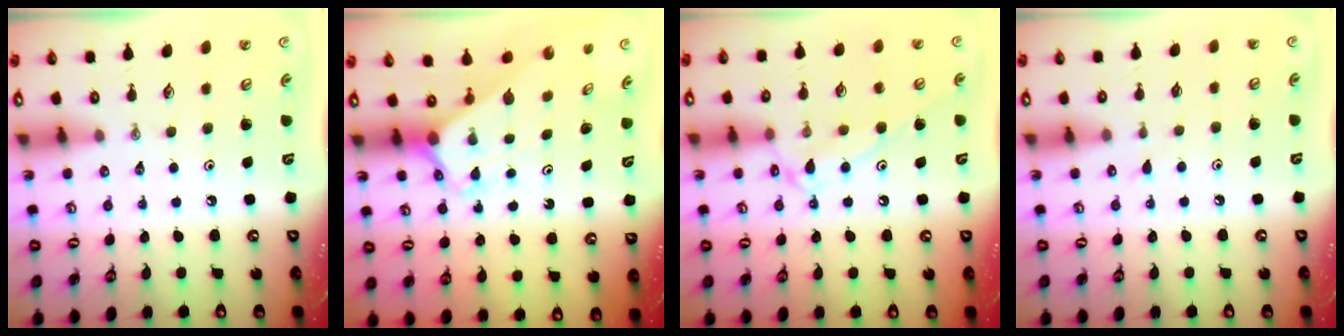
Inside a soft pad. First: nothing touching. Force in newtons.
{"total": 2.3, "press": 2.3, "slide": 0.2}
{"total": 11.5, "press": 11.4, "slide": 0.9}
{"total": 5.4, "press": 5.4, "slide": 0.5}